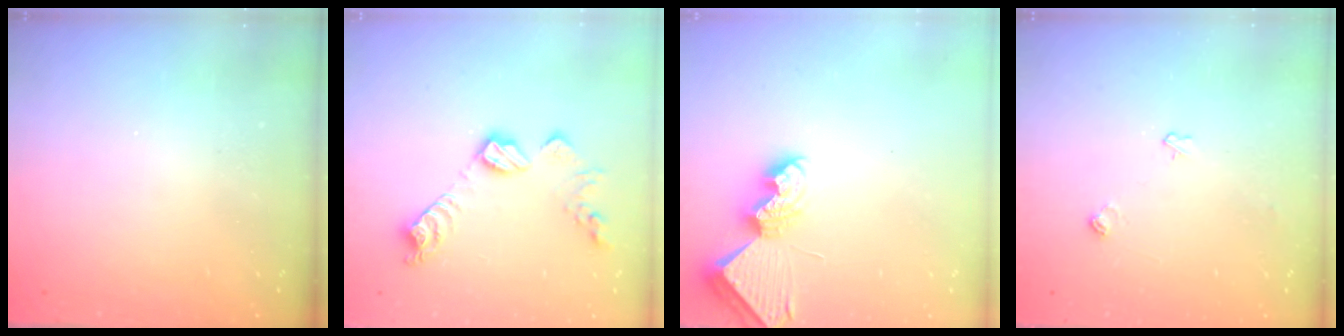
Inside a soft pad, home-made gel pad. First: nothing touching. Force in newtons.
{"total": 12.1, "press": 12.1, "slide": 0.5}
{"total": 8.3, "press": 8.3, "slide": 0.7}
{"total": 5.0, "press": 5.0, "slide": 0.8}